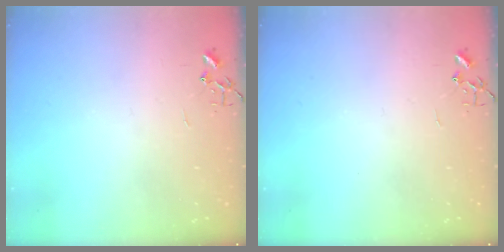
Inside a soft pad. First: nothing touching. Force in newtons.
{"total": 0.0}